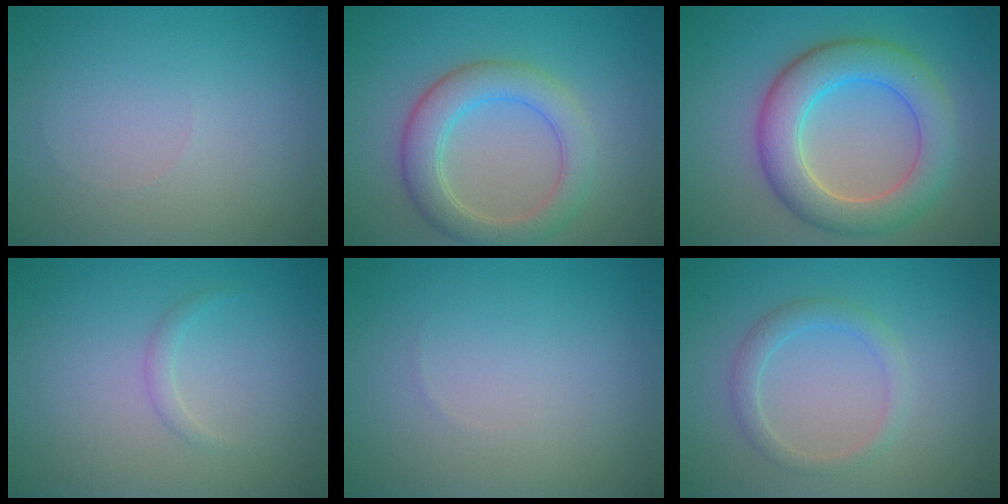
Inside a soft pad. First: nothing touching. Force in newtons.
{"total": 4.9, "press": 4.9, "slide": 0.2}
{"total": 6.8, "press": 6.8, "slide": 0.2}
{"total": 0.8, "press": 0.8, "slide": 0.0}
{"total": 0.0}
{"total": 2.0, "press": 2.0, "slide": 0.3}